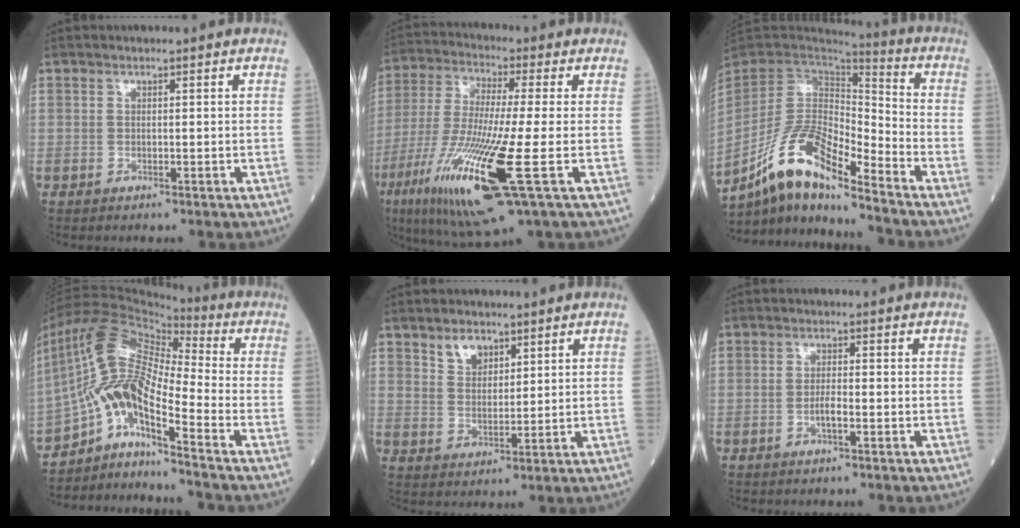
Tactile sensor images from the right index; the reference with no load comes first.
{"total": 19.0, "force": [-6.6, 1.4, 17.7], "torque": [-0.384, -0.046, -0.123]}
{"total": 14.0, "force": [-10.7, 2.7, 8.7], "torque": [-0.180, 0.012, -0.200]}
{"total": 12.6, "force": [-6.6, 2.1, 10.5], "torque": [-0.219, 0.021, -0.119]}
{"total": 4.3, "force": [3.0, 2.4, 2.0], "torque": [-0.036, 0.000, 0.060]}
{"total": 2.1, "force": [-0.7, 0.4, 2.0], "torque": [-0.036, 0.001, -0.014]}